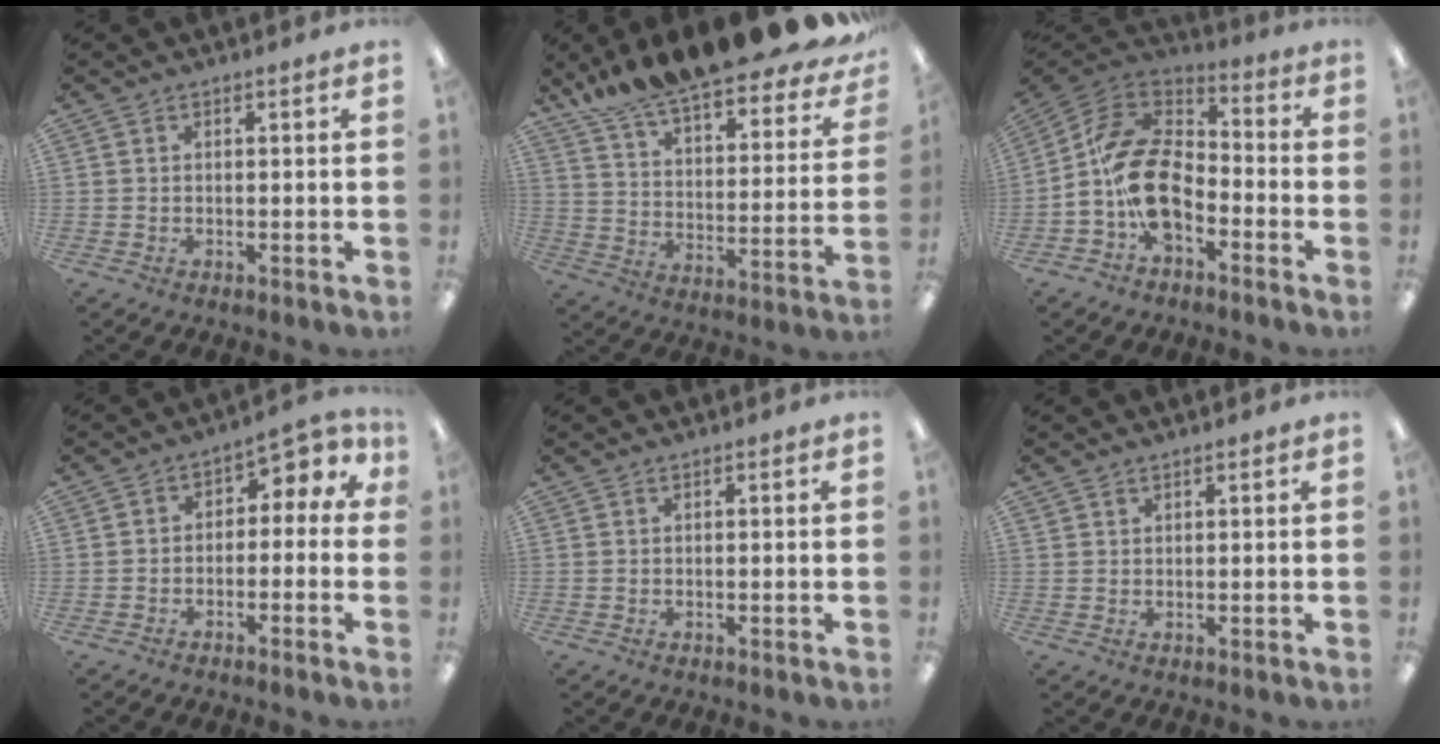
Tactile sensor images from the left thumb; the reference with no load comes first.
{"total": 15.9, "force": [14.2, 3.0, 6.5], "torque": [-0.122, -0.113, 0.242]}
{"total": 16.5, "force": [-4.8, 10.2, 12.0], "torque": [-0.246, 0.036, -0.086]}
{"total": 4.2, "force": [-1.9, 2.9, 2.4], "torque": [-0.022, 0.012, -0.042]}
{"total": 0.0}
{"total": 1.0, "force": [0.9, 0.4, 0.1], "torque": [-0.002, 0.000, 0.017]}